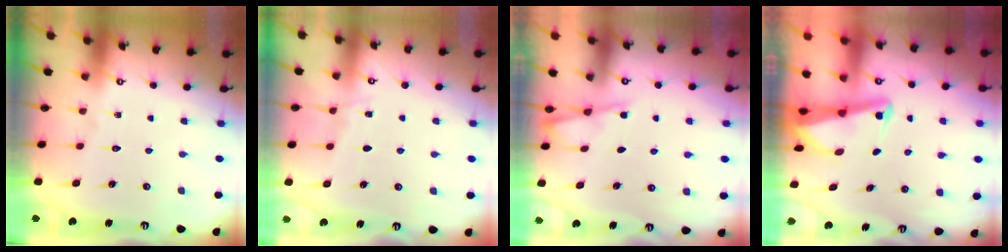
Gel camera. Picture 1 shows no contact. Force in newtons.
{"total": 3.5, "press": 3.5, "slide": 0.5}
{"total": 4.0, "press": 4.0, "slide": 0.4}
{"total": 2.5, "press": 2.4, "slide": 0.6}